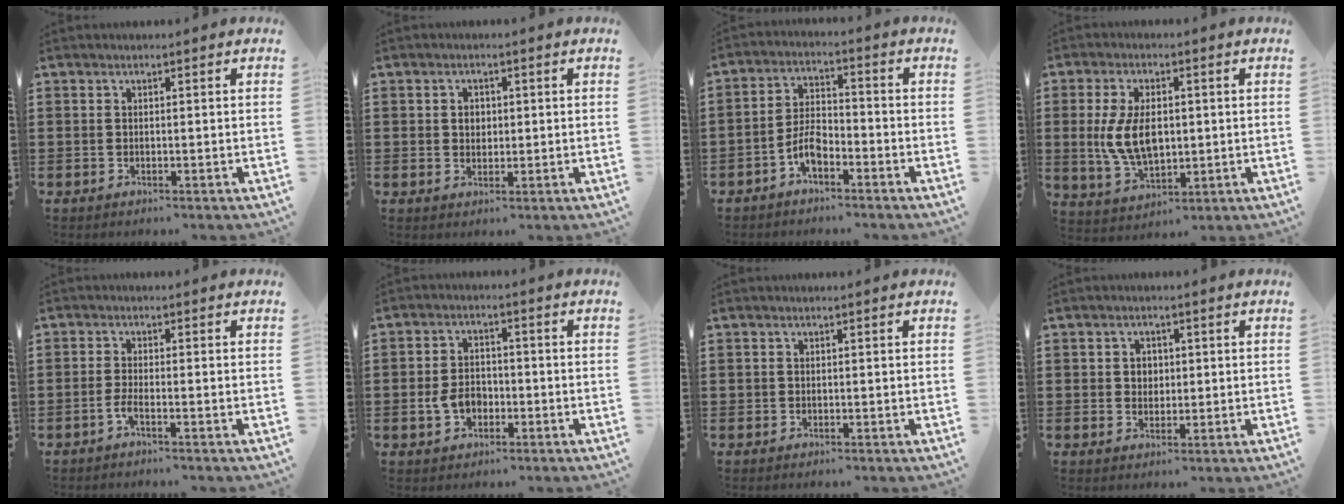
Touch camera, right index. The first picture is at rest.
{"total": 1.8, "force": [0.2, 1.6, 0.9], "torque": [-0.022, 0.009, 0.002]}
{"total": 5.2, "force": [-2.8, 2.3, 3.7], "torque": [-0.085, 0.003, -0.058]}
{"total": 8.5, "force": [0.3, 4.9, 6.9], "torque": [-0.153, 0.003, -0.001]}
{"total": 2.1, "force": [-1.4, -0.1, 1.6], "torque": [-0.035, -0.007, -0.028]}
{"total": 4.5, "force": [-1.2, 3.2, 3.0], "torque": [-0.076, 0.001, -0.027]}
{"total": 0.0}
{"total": 2.1, "force": [0.2, 1.9, 0.8], "torque": [-0.022, 0.011, 0.000]}